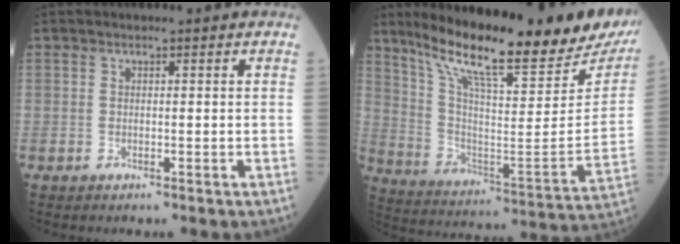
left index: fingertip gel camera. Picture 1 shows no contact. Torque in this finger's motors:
{"motor_torque": [0.18, -0.61, 0.77, 0.21]}